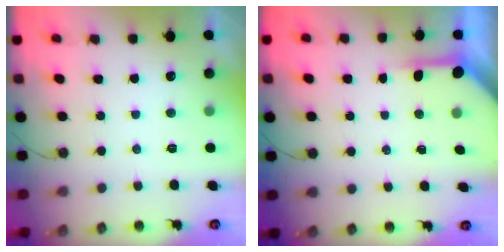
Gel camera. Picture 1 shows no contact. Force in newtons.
{"total": 3.8, "press": 3.8, "slide": 0.5}